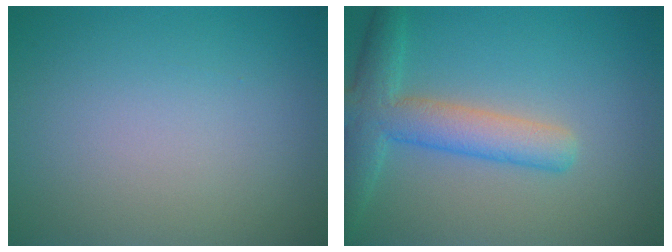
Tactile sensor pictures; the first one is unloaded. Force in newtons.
{"total": 5.1, "press": 5.1, "slide": 0.2}